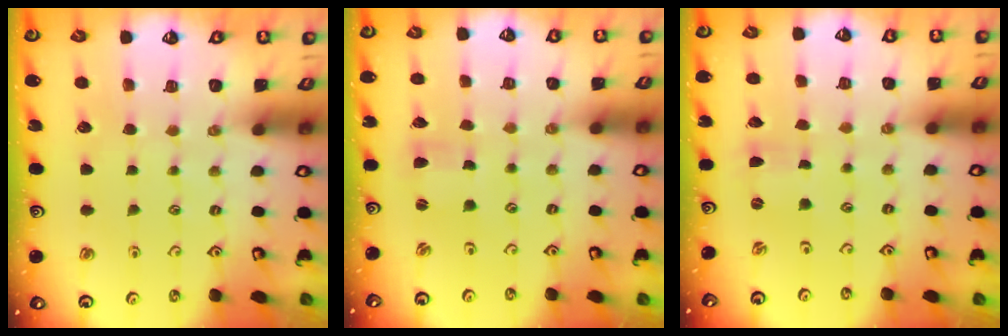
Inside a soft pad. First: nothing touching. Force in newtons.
{"total": 1.6, "press": 1.6, "slide": 0.2}
{"total": 0.0}